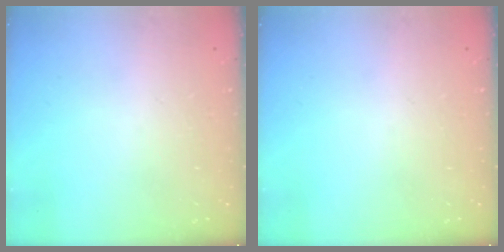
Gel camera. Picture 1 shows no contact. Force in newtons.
{"total": 0.0}